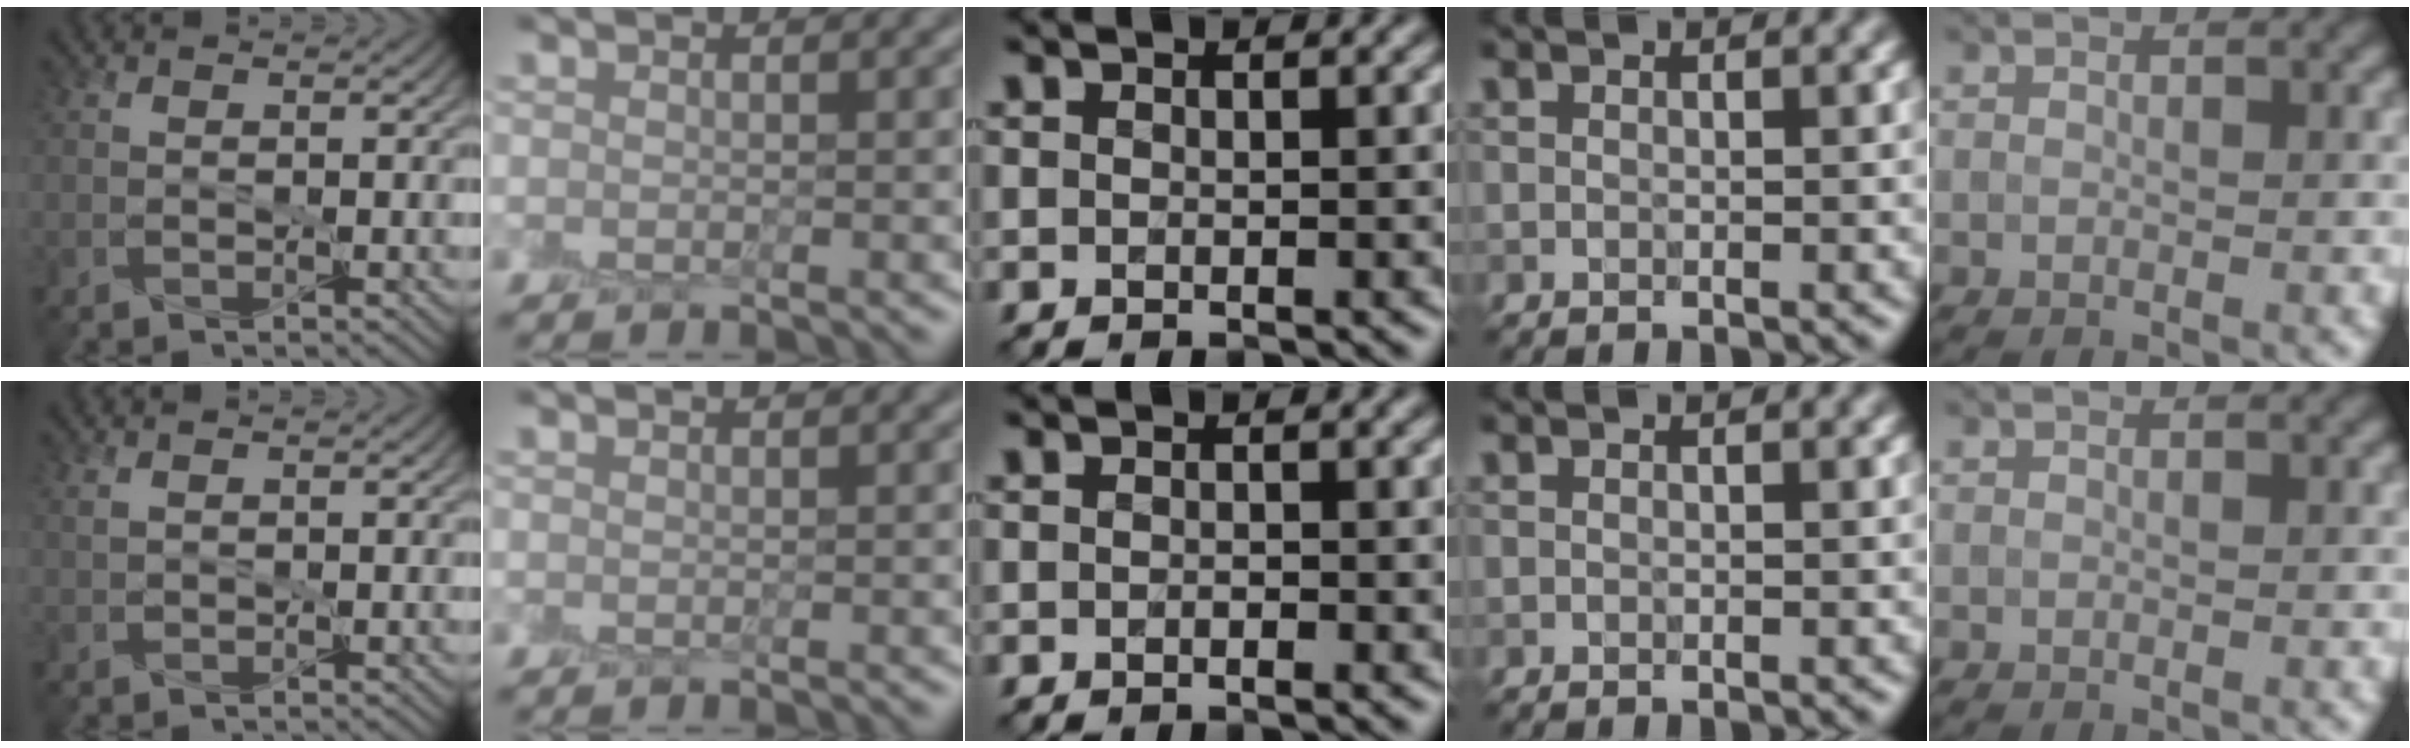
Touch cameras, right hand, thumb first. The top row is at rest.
{"thumb": {"total": 0.9, "force": [0.6, 0.4, 0.5], "torque": [-0.017, 0.001, 0.014]}, "middle": {"total": 0.5, "force": [-0.2, 0.1, 0.4], "torque": [-0.005, 0.003, -0.003]}}